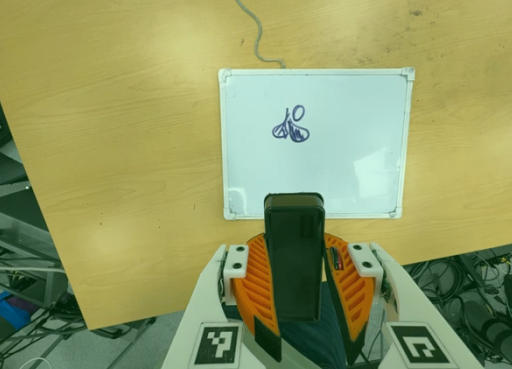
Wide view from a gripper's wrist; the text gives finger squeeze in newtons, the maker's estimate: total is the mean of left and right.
{"total": 10.1, "left": 8.2, "right": 12.0}